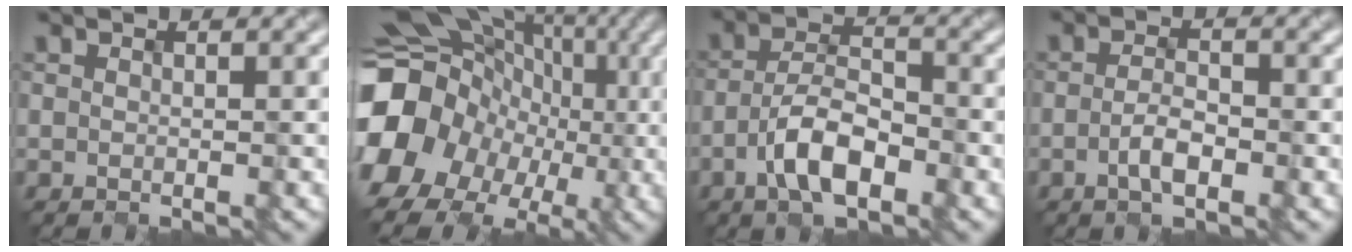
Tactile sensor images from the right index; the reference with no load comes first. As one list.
[{"total": 17.0, "force": [-3.8, 15.2, 6.5], "torque": [-0.161, -0.001, -0.073]}, {"total": 4.5, "force": [-3.2, 1.3, 2.9], "torque": [-0.072, -0.005, -0.040]}, {"total": 2.3, "force": [-2.0, 0.1, 1.1], "torque": [-0.040, -0.008, -0.016]}]